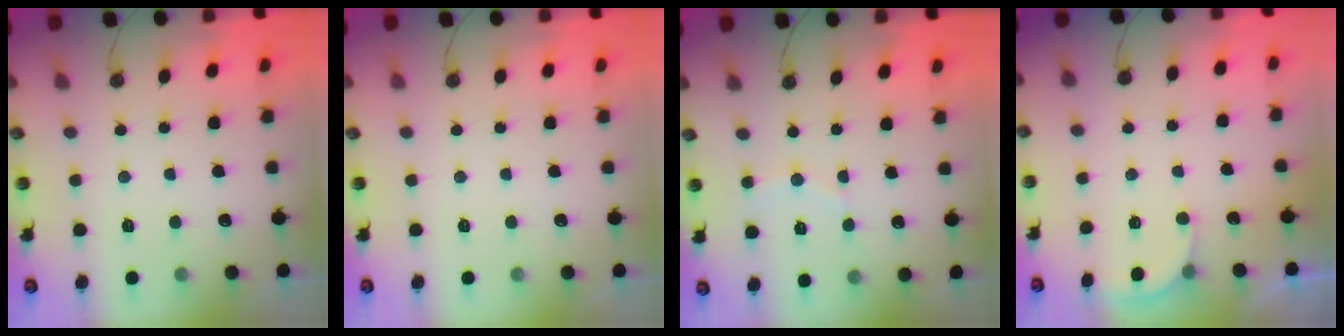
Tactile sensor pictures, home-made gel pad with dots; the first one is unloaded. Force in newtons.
{"total": 0.0}
{"total": 6.8, "press": 6.8, "slide": 0.5}
{"total": 2.5, "press": 2.5, "slide": 0.2}